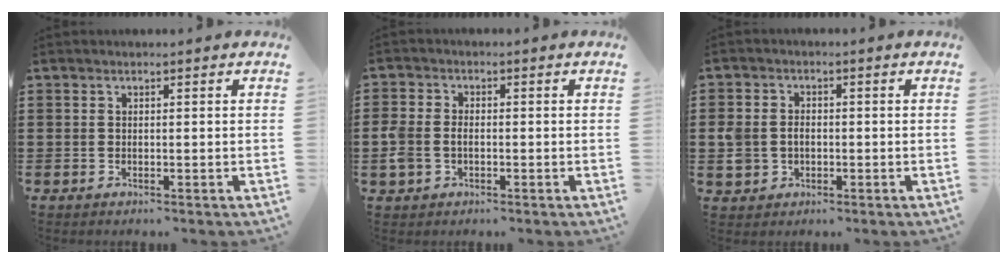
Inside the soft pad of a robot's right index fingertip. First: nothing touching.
{"total": 2.8, "force": [-0.8, 2.1, 1.7], "torque": [-0.049, -0.001, -0.019]}
{"total": 3.0, "force": [-0.5, 2.7, 1.3], "torque": [-0.039, 0.005, -0.015]}